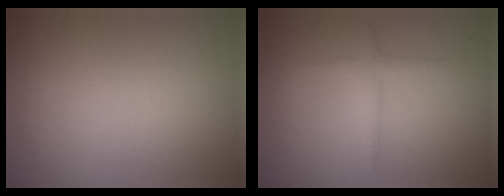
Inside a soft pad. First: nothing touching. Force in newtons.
{"total": 1.4, "press": 1.4, "slide": 0.0}